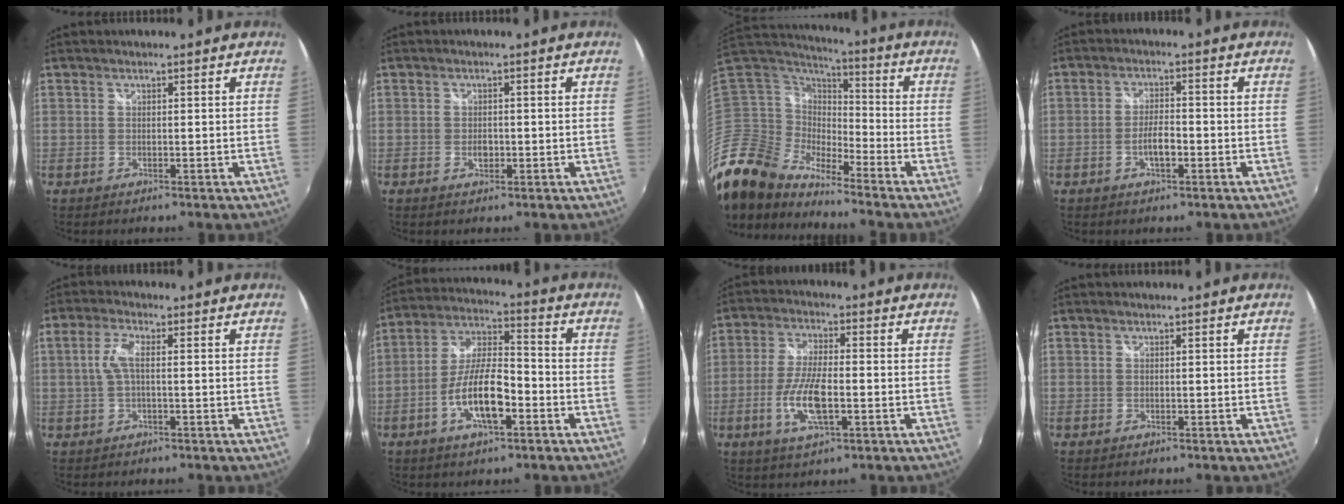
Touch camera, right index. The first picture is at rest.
{"total": 1.8, "force": [-0.5, 1.2, 1.2], "torque": [-0.020, 0.000, -0.009]}
{"total": 15.6, "force": [-13.6, 5.6, 5.2], "torque": [-0.120, 0.001, -0.285]}
{"total": 3.8, "force": [-1.5, 1.4, 3.2], "torque": [-0.065, 0.001, -0.026]}
{"total": 4.0, "force": [0.0, 1.2, 3.8], "torque": [-0.079, 0.006, 0.004]}
{"total": 11.9, "force": [-4.7, 4.0, 10.2], "torque": [-0.208, 0.001, -0.085]}
{"total": 9.6, "force": [-2.7, 3.1, 8.7], "torque": [-0.179, -0.005, -0.053]}
{"total": 0.0}